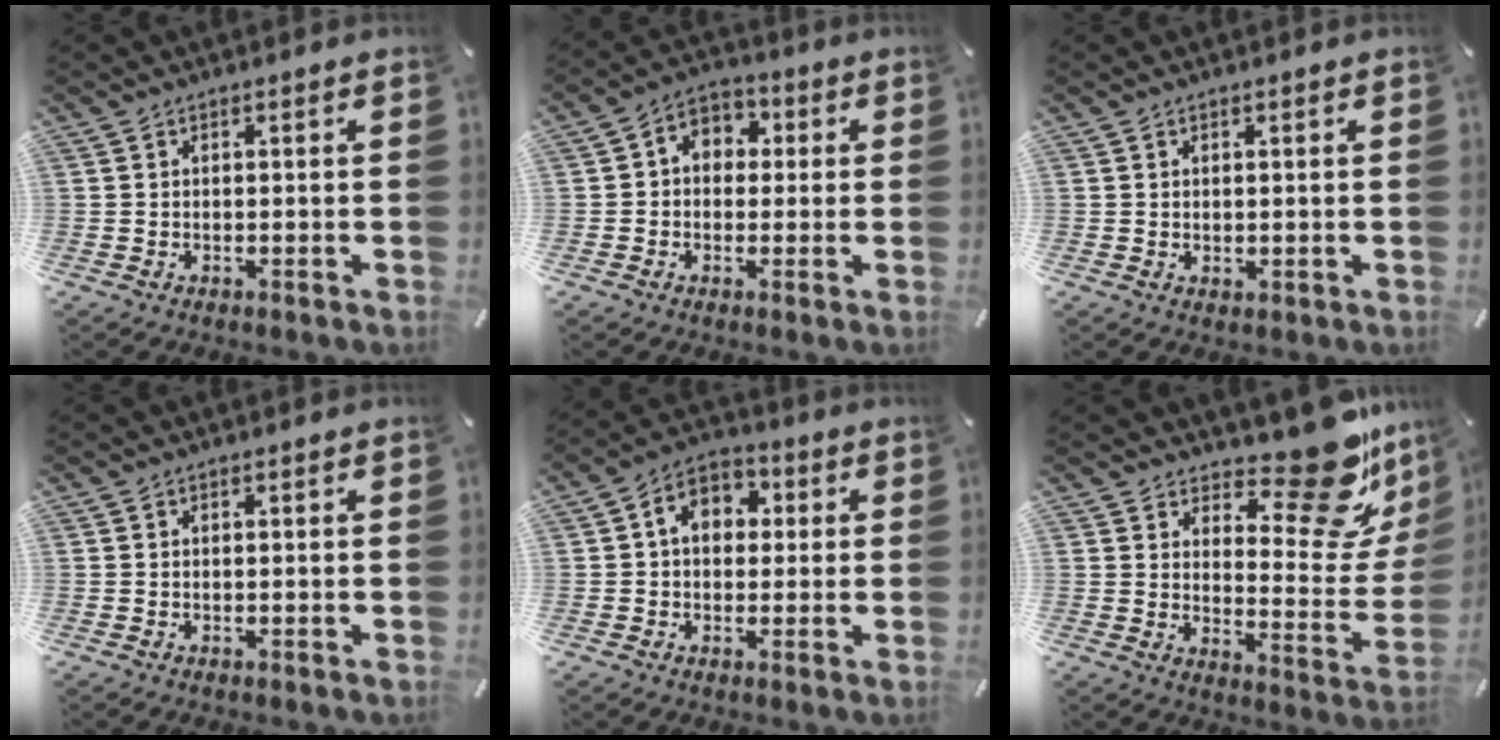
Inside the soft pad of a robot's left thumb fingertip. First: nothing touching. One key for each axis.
{"total": 5.1, "fx": -0.7, "fy": 4.4, "fz": 2.4, "tx": -0.042, "ty": 0.013, "tz": -0.017}
{"total": 0.6, "fx": 0.4, "fy": 0.5, "fz": 0.2, "tx": -0.003, "ty": 0.002, "tz": 0.007}
{"total": 0.0}
{"total": 7.0, "fx": 0.2, "fy": 5.5, "fz": 4.3, "tx": -0.073, "ty": 0.015, "tz": 0.002}
{"total": 18.4, "fx": 13.3, "fy": 7.8, "fz": 10.1, "tx": -0.106, "ty": -0.120, "tz": 0.217}